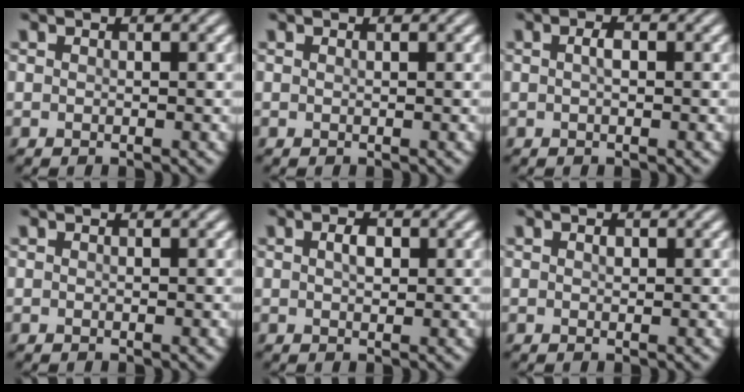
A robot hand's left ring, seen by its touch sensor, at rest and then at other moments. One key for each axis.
{"total": 0.0}
{"total": 1.1, "fx": 0.1, "fy": 0.4, "fz": 1.0, "tx": -0.022, "ty": 0.001, "tz": 0.000}
{"total": 0.0}
{"total": 1.7, "fx": 0.4, "fy": 1.0, "fz": 1.3, "tx": -0.024, "ty": 0.003, "tz": 0.006}
{"total": 0.6, "fx": 0.2, "fy": 0.4, "fz": 0.4, "tx": -0.007, "ty": 0.001, "tz": 0.001}